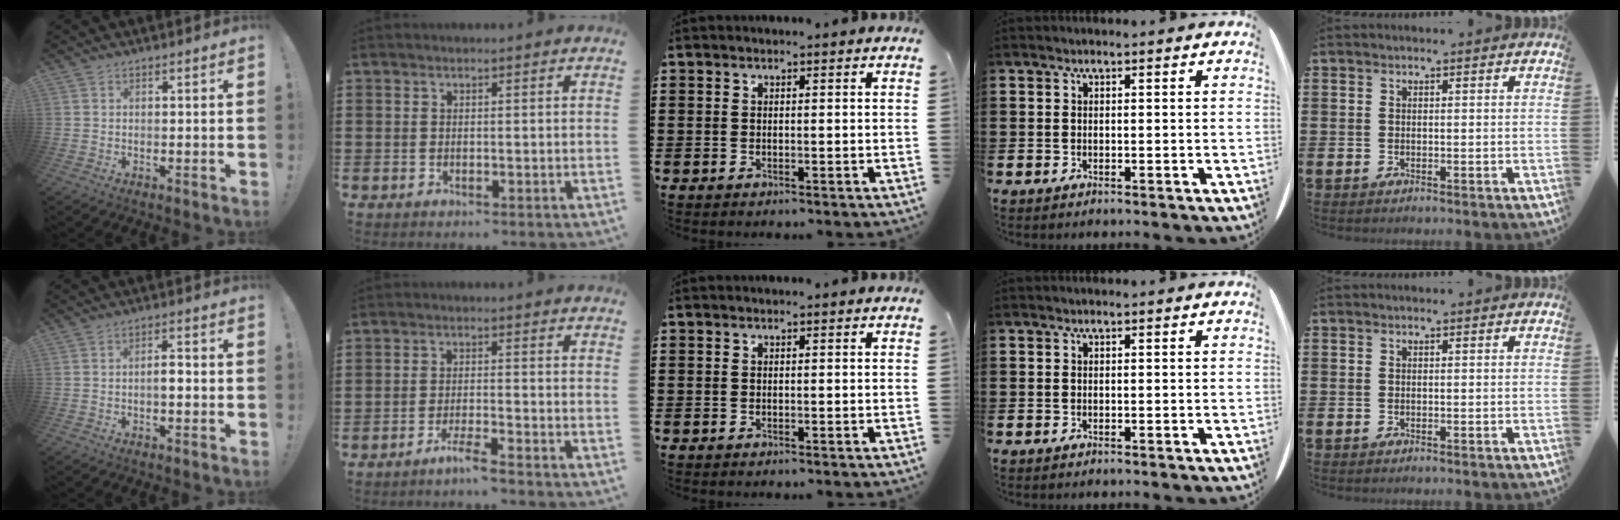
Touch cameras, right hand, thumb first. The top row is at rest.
{"thumb": {"total": 3.5, "force": [-1.0, 1.3, 3.1], "torque": [-0.047, 0.007, -0.020]}, "index": {"total": 3.1, "force": [-2.7, -0.2, 1.6], "torque": [-0.032, 0.000, -0.051]}}